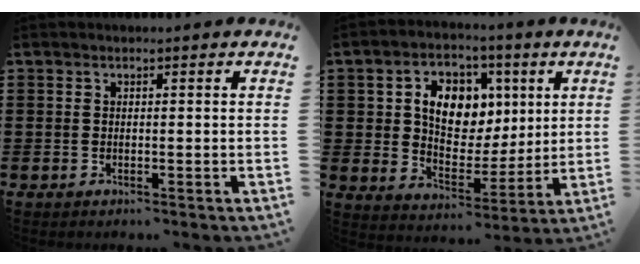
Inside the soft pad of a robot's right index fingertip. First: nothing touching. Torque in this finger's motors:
{"motor_torque": [1.26, 0.16, 1.05, 0.21]}